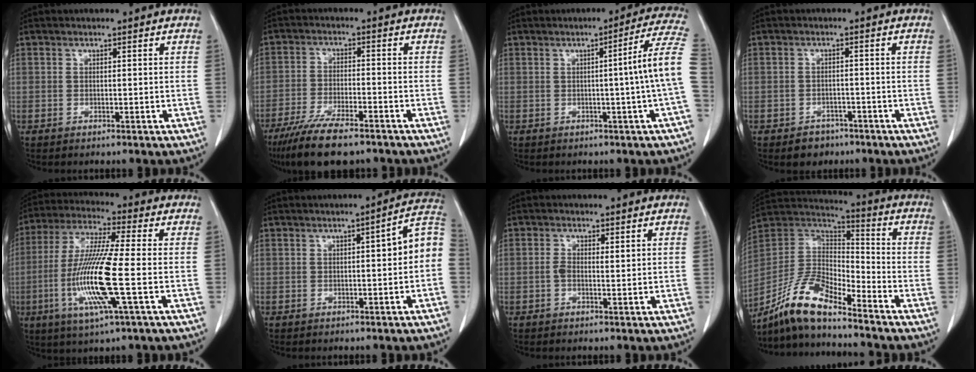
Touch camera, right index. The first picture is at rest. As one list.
[{"total": 11.3, "force": [-8.6, 2.3, 6.8], "torque": [-0.115, -0.024, -0.143]}, {"total": 8.7, "force": [-0.6, -2.0, 8.5], "torque": [-0.099, 0.008, -0.010]}, {"total": 3.2, "force": [-2.2, 2.3, 0.6], "torque": [-0.008, 0.009, -0.027]}, {"total": 14.4, "force": [-3.3, 0.1, 14.0], "torque": [-0.292, -0.015, -0.070]}, {"total": 6.3, "force": [-0.1, 0.8, 6.2], "torque": [-0.075, 0.021, -0.008]}, {"total": 1.9, "force": [0.1, 0.8, 1.7], "torque": [-0.037, 0.007, 0.002]}, {"total": 12.2, "force": [-9.7, 2.7, 6.8], "torque": [-0.144, 0.014, -0.187]}]